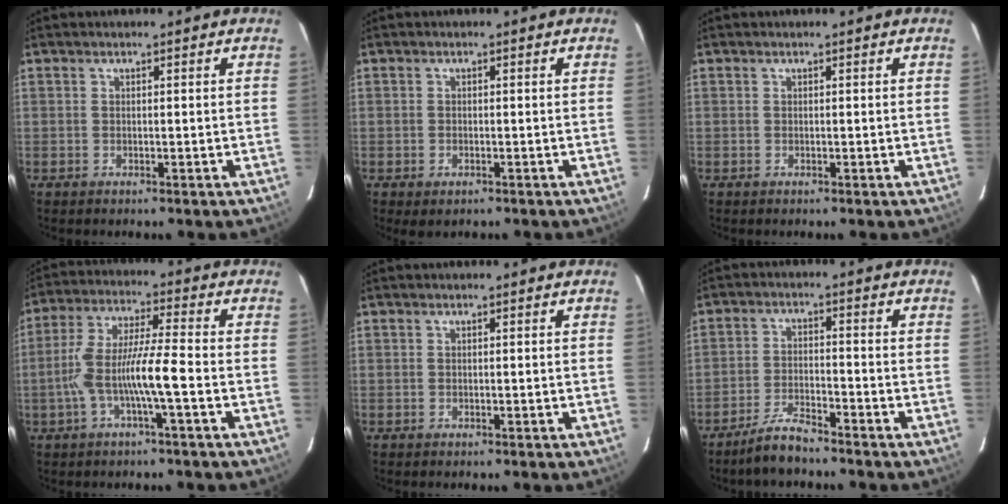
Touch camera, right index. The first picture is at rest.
{"total": 1.5, "force": [-0.8, 0.9, 0.9], "torque": [-0.015, 0.000, -0.002]}
{"total": 0.0}
{"total": 9.6, "force": [-2.6, 0.5, 9.3], "torque": [-0.191, 0.016, -0.053]}
{"total": 0.0}
{"total": 5.1, "force": [-4.5, 0.5, 2.3], "torque": [-0.046, -0.011, -0.089]}